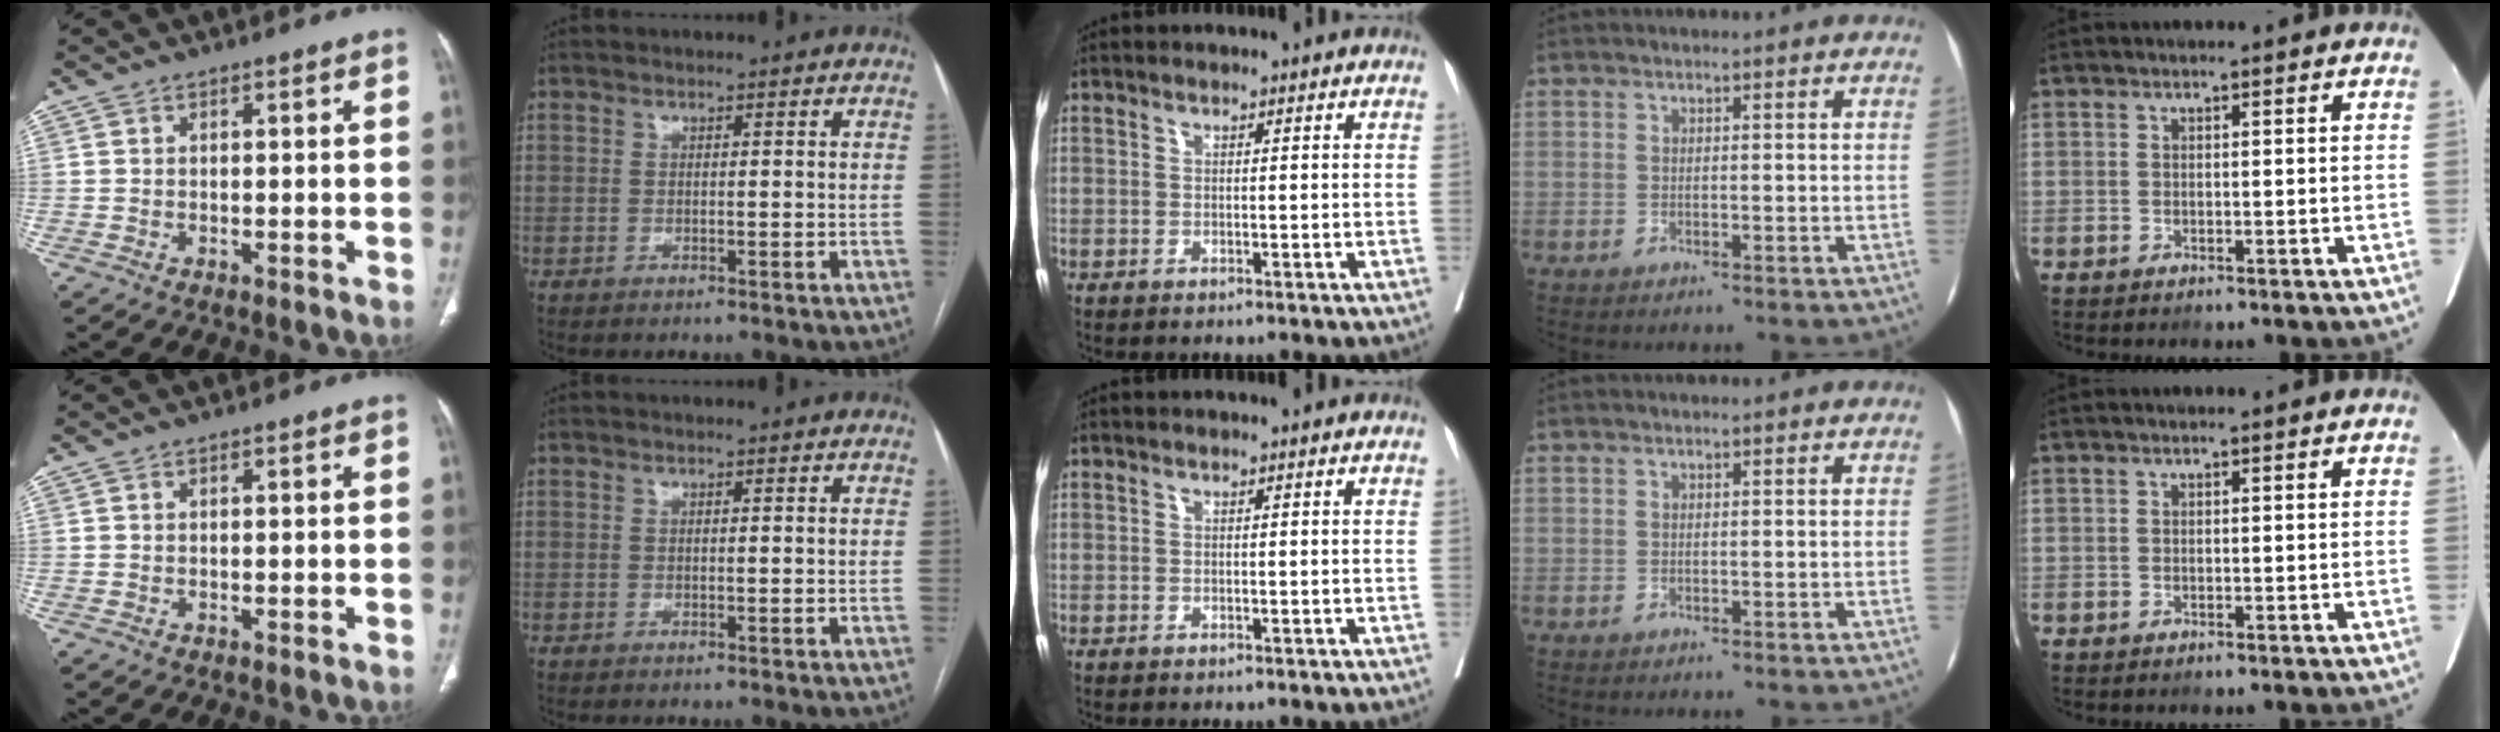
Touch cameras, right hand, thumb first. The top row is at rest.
{}